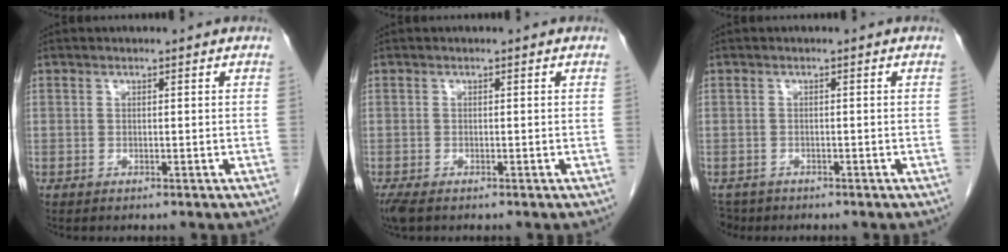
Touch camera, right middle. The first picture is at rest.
{"total": 2.9, "force": [-2.1, 1.0, 1.7], "torque": [-0.040, -0.011, -0.034]}
{"total": 2.9, "force": [-2.4, 1.7, 0.2], "torque": [-0.004, -0.002, -0.040]}